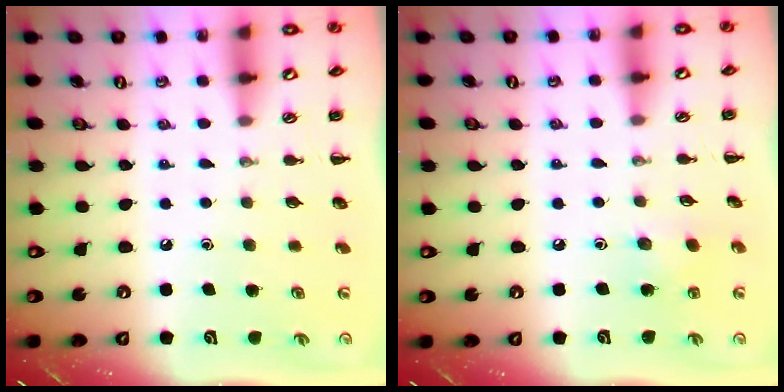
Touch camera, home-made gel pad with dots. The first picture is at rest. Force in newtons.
{"total": 4.6, "press": 4.4, "slide": 1.4}